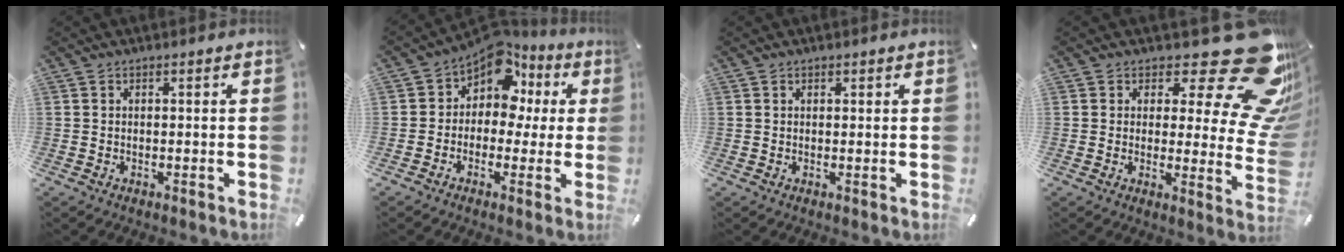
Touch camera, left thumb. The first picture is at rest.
{"total": 10.3, "force": [5.0, 7.1, 5.6], "torque": [-0.097, -0.039, 0.089]}
{"total": 0.7, "force": [0.4, 0.6, 0.2], "torque": [-0.003, 0.002, 0.008]}
{"total": 23.5, "force": [12.4, 9.0, 17.8], "torque": [-0.220, -0.085, 0.206]}